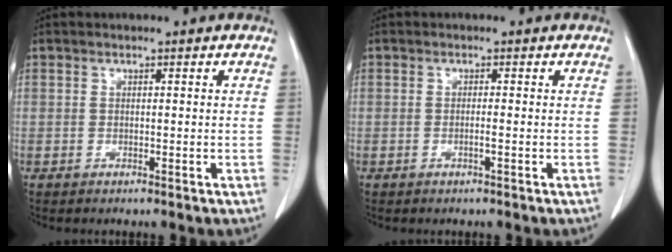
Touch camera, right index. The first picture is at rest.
{"total": 0.9, "force": [-0.4, -0.1, 0.8], "torque": [-0.014, 0.001, -0.006]}